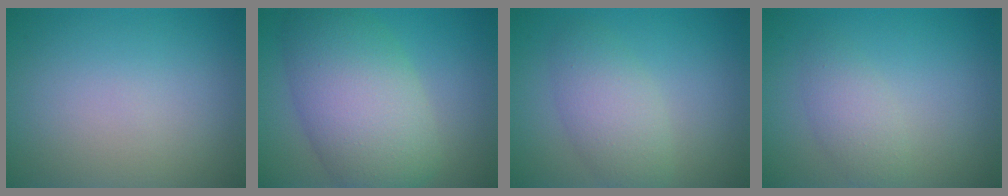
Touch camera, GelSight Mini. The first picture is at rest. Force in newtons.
{"total": 9.4, "press": 9.4, "slide": 0.5}
{"total": 3.7, "press": 3.7, "slide": 0.1}
{"total": 2.2, "press": 2.2, "slide": 0.1}